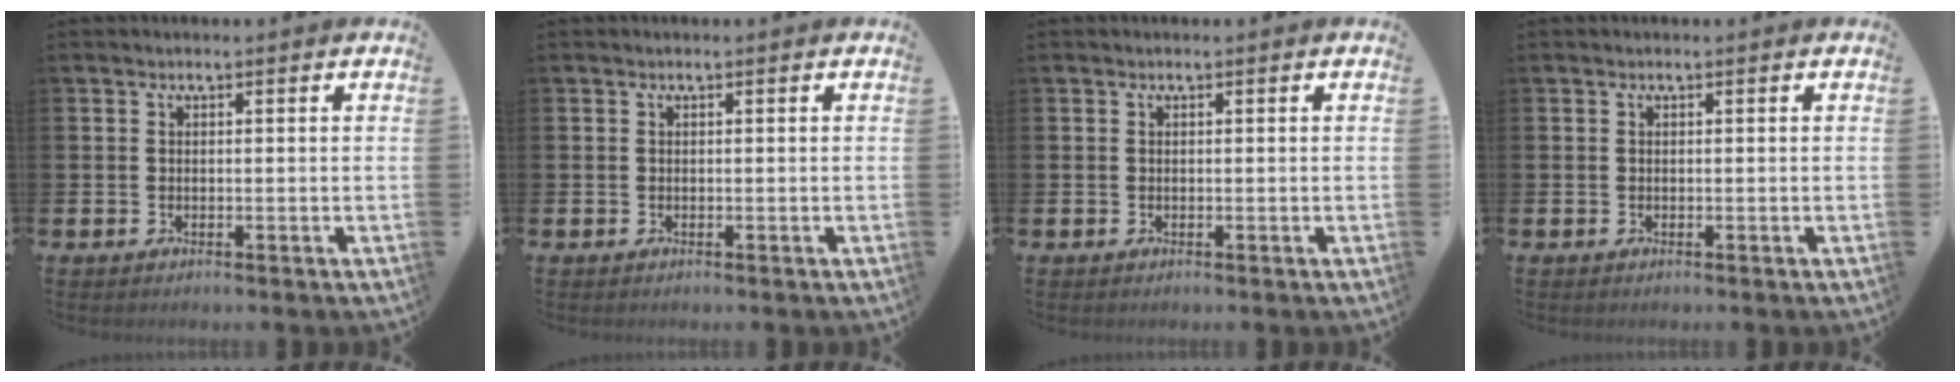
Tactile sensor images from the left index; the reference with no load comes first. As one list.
[{"total": 0.0}, {"total": 0.0}, {"total": 0.0}]